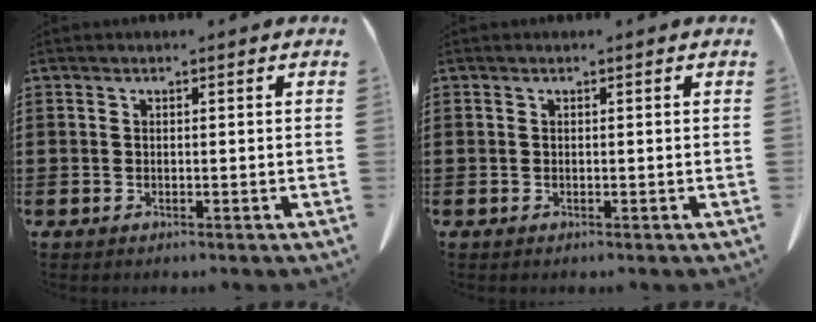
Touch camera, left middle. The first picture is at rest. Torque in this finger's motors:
{"motor_torque": [-0.05, 0.05, 0.00, 0.00]}